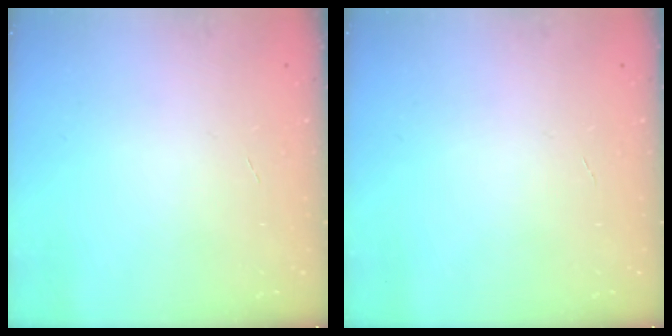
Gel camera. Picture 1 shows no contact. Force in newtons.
{"total": 0.0}